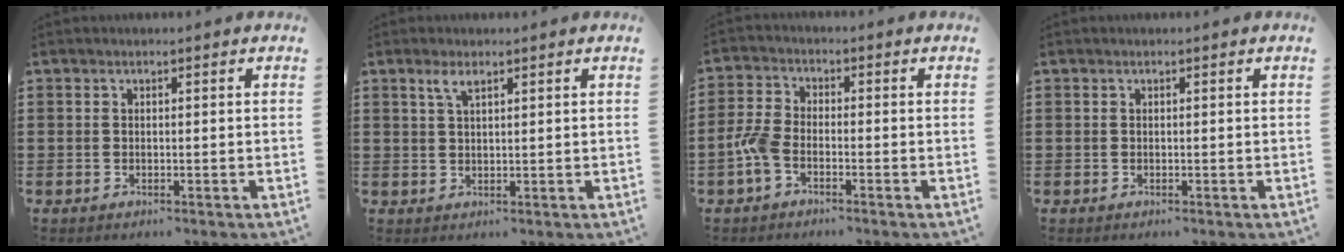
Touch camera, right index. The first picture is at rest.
{"total": 2.2, "force": [1.4, 0.2, 1.7], "torque": [-0.035, 0.003, 0.023]}
{"total": 4.0, "force": [-2.0, 2.0, 2.9], "torque": [-0.078, -0.001, -0.044]}
{"total": 0.0}